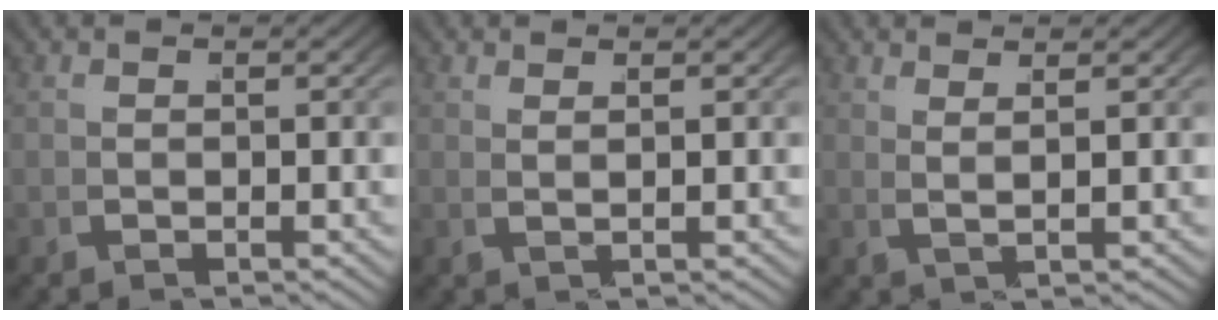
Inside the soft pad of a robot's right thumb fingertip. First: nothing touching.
{"total": 1.7, "force": [1.1, -1.2, -0.1], "torque": [0.014, 0.016, 0.013]}
{"total": 2.4, "force": [2.0, -1.2, 0.5], "torque": [0.000, 0.016, 0.030]}